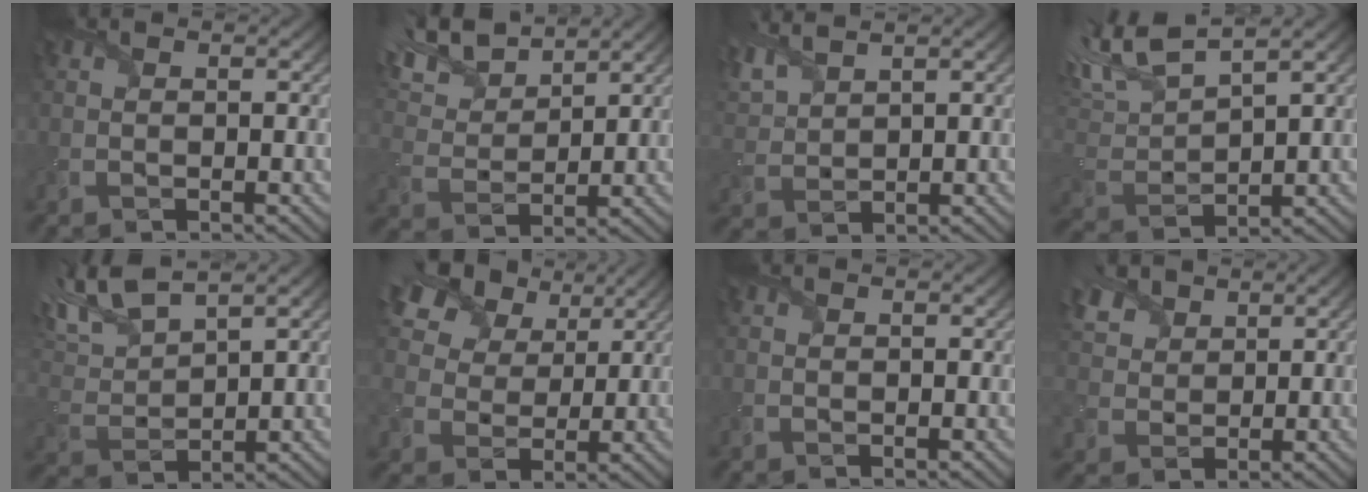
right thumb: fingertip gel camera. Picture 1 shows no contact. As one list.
[{"total": 9.5, "force": [7.4, 3.3, 4.9], "torque": [-0.137, 0.027, 0.138]}, {"total": 5.2, "force": [4.2, 1.6, 2.7], "torque": [-0.085, 0.016, 0.088]}, {"total": 10.6, "force": [7.3, 3.1, 7.1], "torque": [-0.187, 0.031, 0.139]}, {"total": 9.4, "force": [6.9, 2.7, 5.8], "torque": [-0.159, 0.027, 0.138]}, {"total": 13.9, "force": [8.1, 9.0, 6.9], "torque": [-0.177, 0.035, 0.136]}, {"total": 0.0}, {"total": 5.3, "force": [3.1, 3.9, 2.0], "torque": [-0.072, 0.008, 0.052]}]